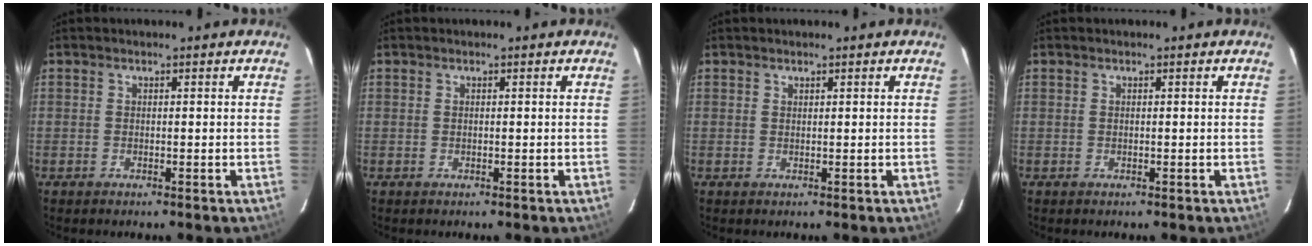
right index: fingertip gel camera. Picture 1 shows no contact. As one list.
[{"total": 0.0}, {"total": 0.0}, {"total": 0.0}]